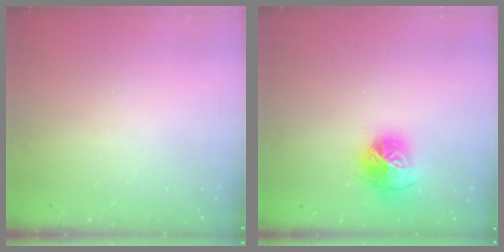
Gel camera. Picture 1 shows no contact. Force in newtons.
{"total": 14.8, "press": 14.7, "slide": 1.6}